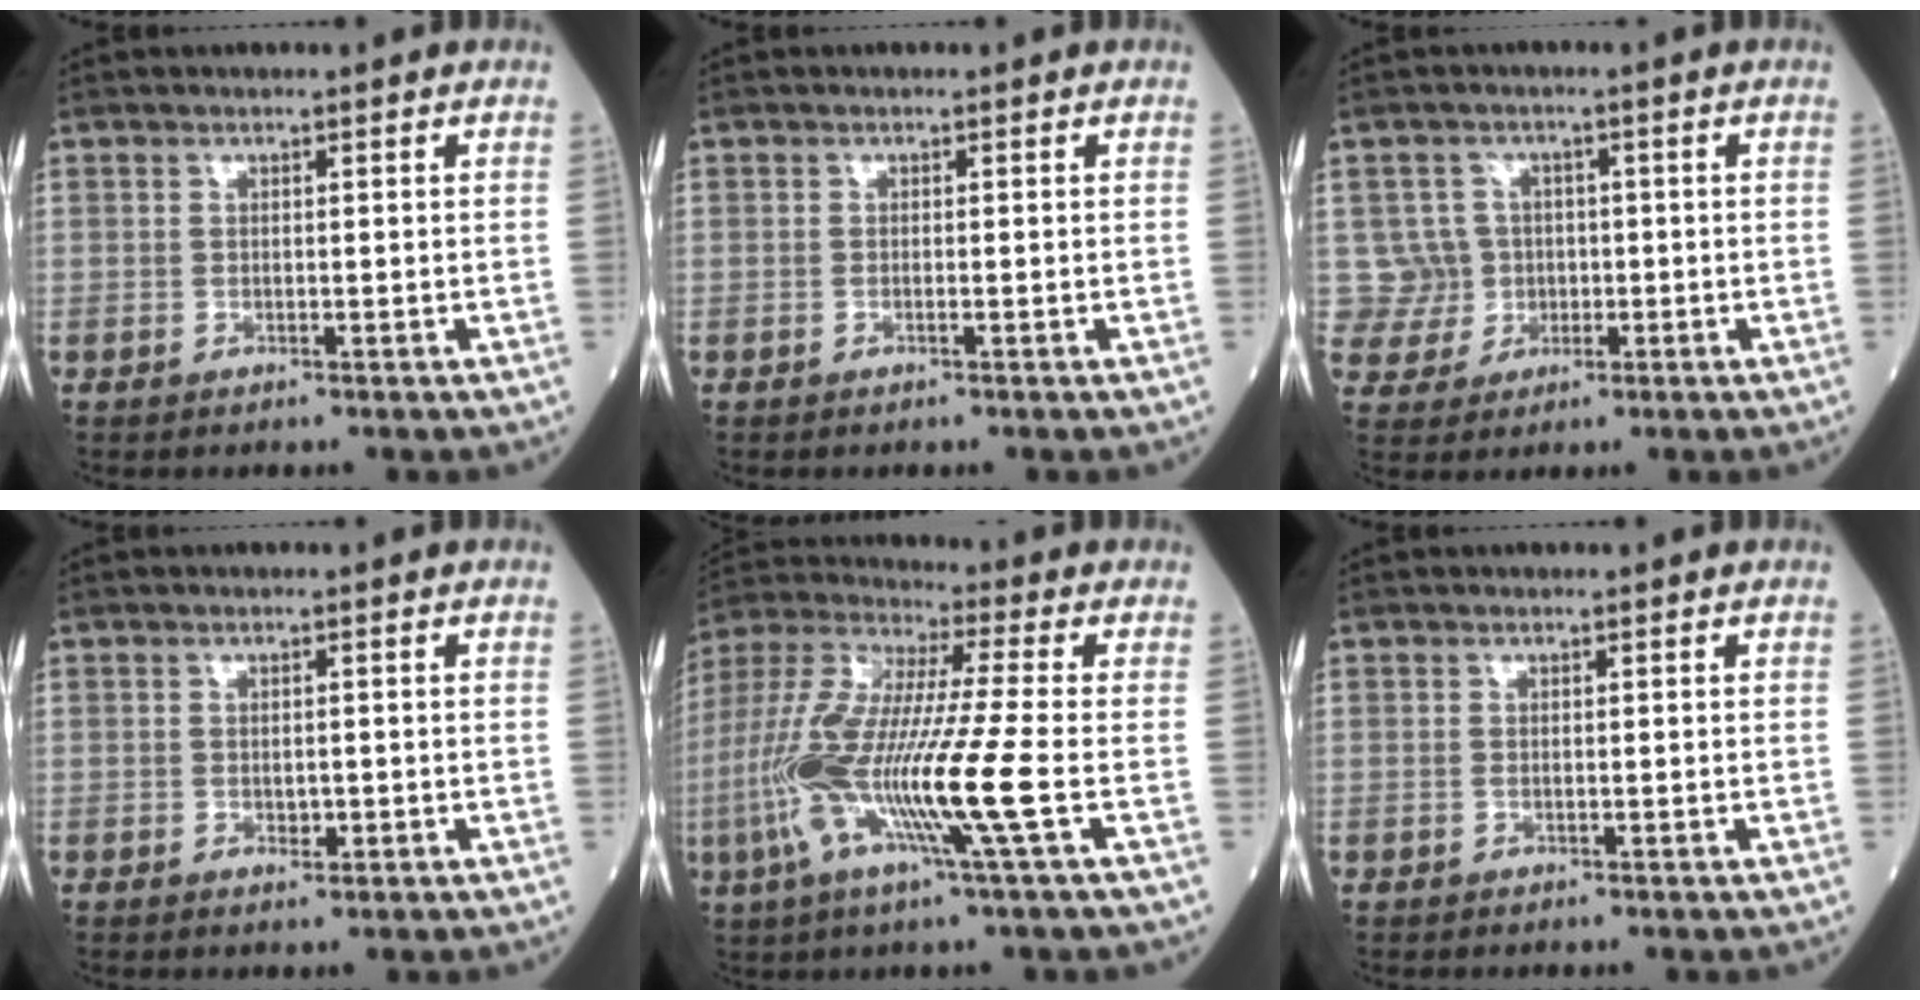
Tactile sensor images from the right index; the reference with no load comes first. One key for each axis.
{"total": 0.0}
{"total": 5.5, "fx": 0.3, "fy": 5.5, "fz": -0.2, "tx": 0.016, "ty": 0.014, "tz": 0.010}
{"total": 1.4, "fx": -0.4, "fy": 0.7, "fz": 1.1, "tx": -0.016, "ty": -0.001, "tz": -0.003}
{"total": 17.1, "fx": -4.6, "fy": -0.5, "fz": 16.4, "tx": -0.346, "ty": -0.019, "tz": -0.102}
{"total": 0.0}